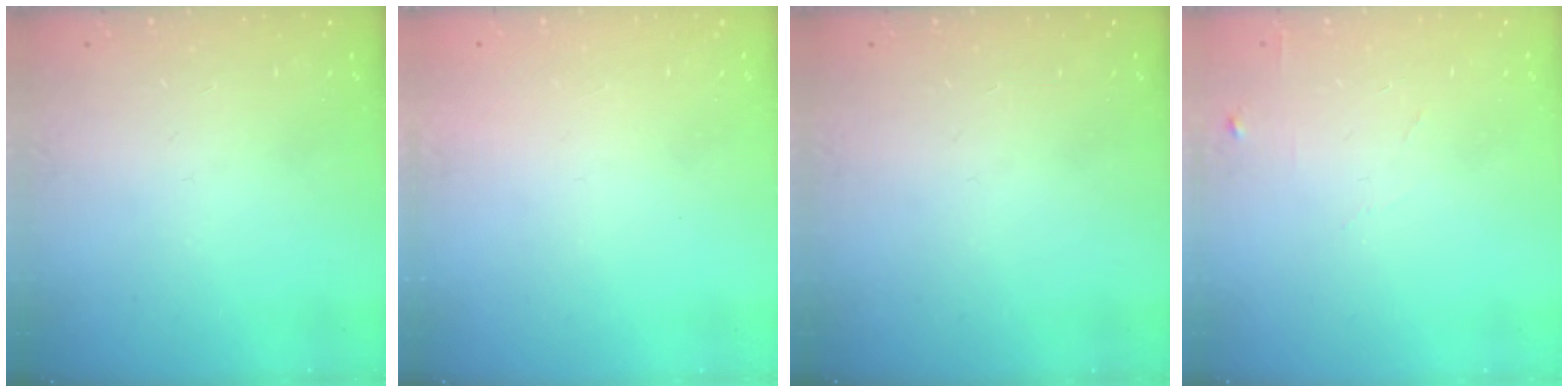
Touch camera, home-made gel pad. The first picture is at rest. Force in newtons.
{"total": 1.5, "press": 1.5, "slide": 0.1}
{"total": 0.0}
{"total": 4.6, "press": 4.6, "slide": 0.6}